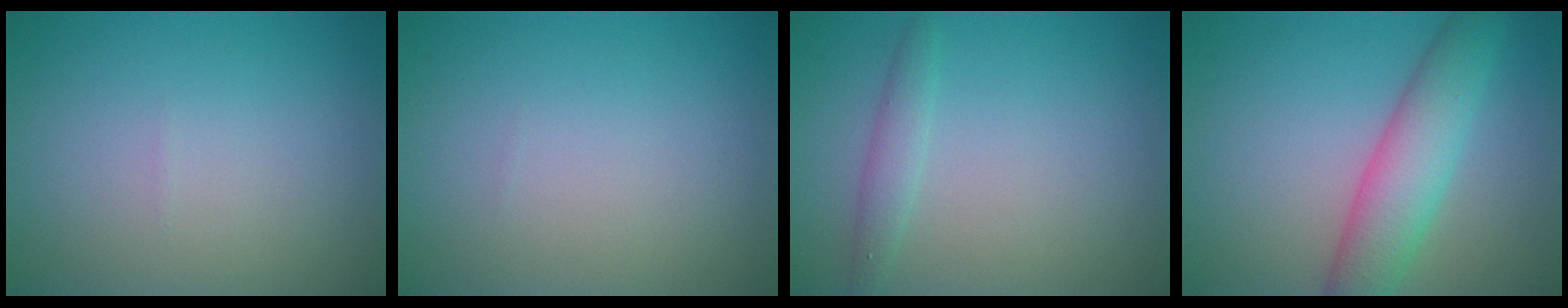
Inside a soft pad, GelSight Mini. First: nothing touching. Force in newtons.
{"total": 0.0}
{"total": 1.6, "press": 1.6, "slide": 0.0}
{"total": 5.4, "press": 5.4, "slide": 0.4}